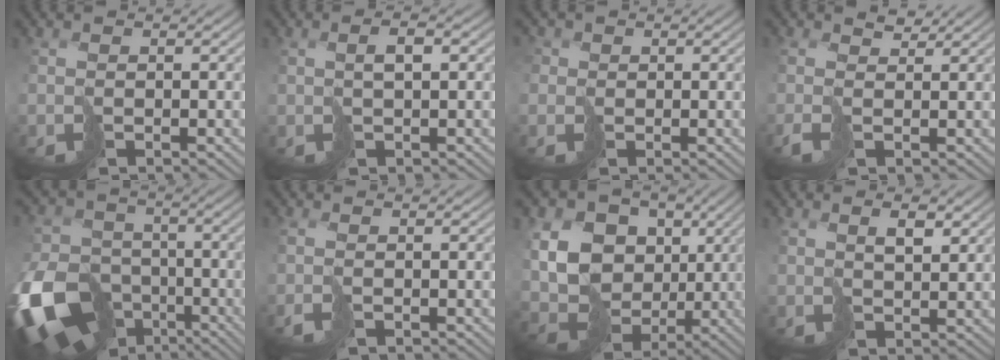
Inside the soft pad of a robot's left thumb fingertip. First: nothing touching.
{"total": 2.3, "force": [0.8, 0.5, 2.1], "torque": [-0.038, 0.007, 0.014]}
{"total": 2.5, "force": [-0.1, 2.5, 0.5], "torque": [-0.015, -0.005, -0.001]}
{"total": 2.3, "force": [0.2, 1.0, 2.0], "torque": [-0.059, 0.006, -0.003]}
{"total": 18.8, "force": [-8.7, 13.8, 9.4], "torque": [-0.275, -0.058, -0.134]}
{"total": 1.6, "force": [-0.3, 0.3, 1.5], "torque": [-0.030, 0.000, -0.012]}
{"total": 15.5, "force": [2.9, 12.9, 8.0], "torque": [-0.225, 0.014, 0.063]}
{"total": 2.6, "force": [2.0, 0.7, 1.6], "torque": [-0.029, 0.000, 0.040]}